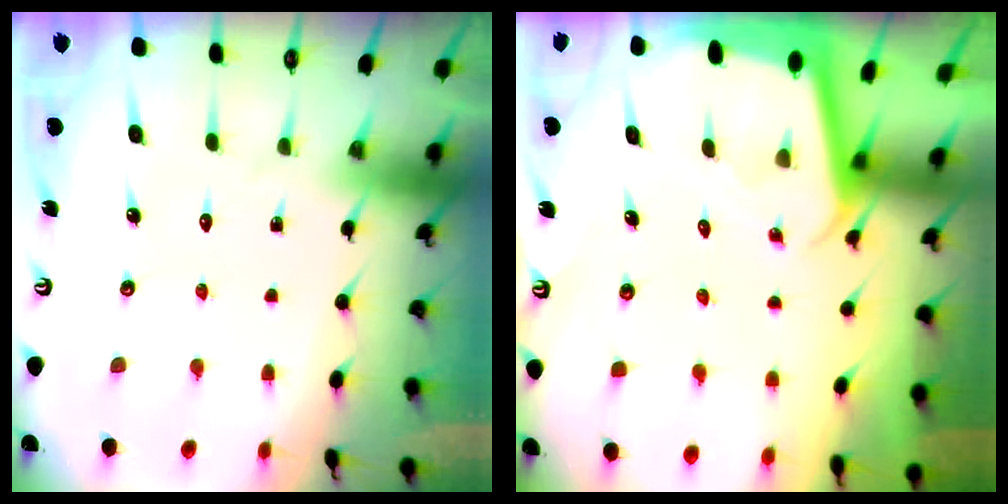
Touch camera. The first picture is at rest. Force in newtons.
{"total": 1.9, "press": 1.9, "slide": 0.1}